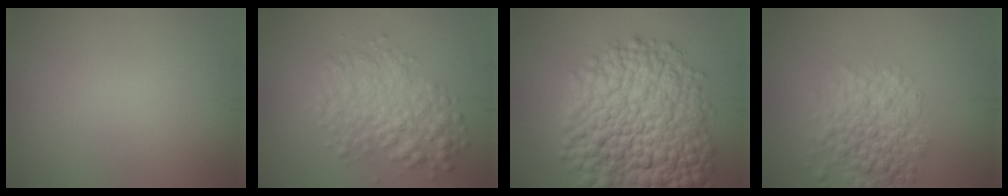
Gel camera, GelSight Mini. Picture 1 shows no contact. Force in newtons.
{"total": 4.5, "press": 4.5, "slide": 0.1}
{"total": 14.4, "press": 14.4, "slide": 0.6}
{"total": 4.8, "press": 4.8, "slide": 0.2}